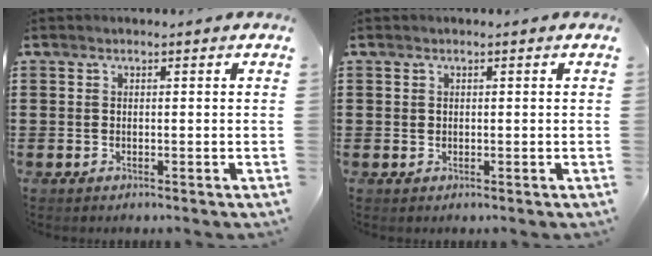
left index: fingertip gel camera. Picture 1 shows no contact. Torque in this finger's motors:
{"motor_torque": [-1.14, 1.00, -0.48, -0.16]}